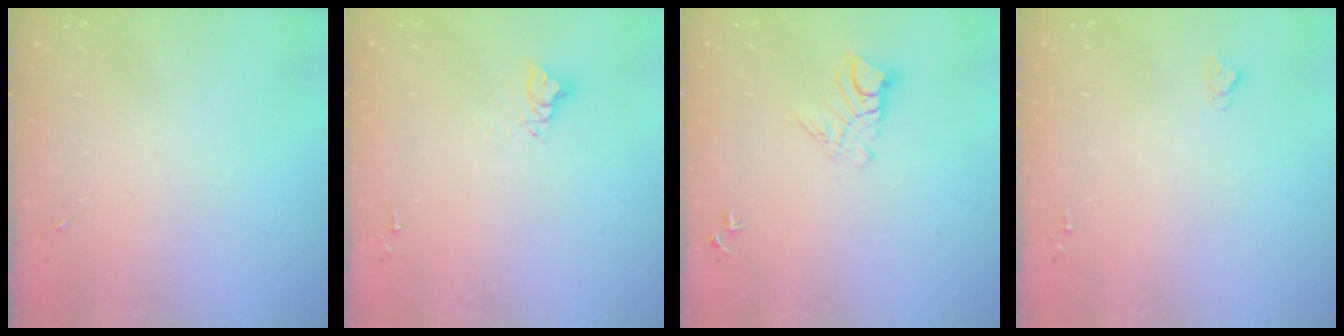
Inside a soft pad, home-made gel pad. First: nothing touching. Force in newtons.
{"total": 6.2, "press": 6.2, "slide": 0.3}
{"total": 7.6, "press": 7.5, "slide": 0.7}
{"total": 2.6, "press": 2.5, "slide": 0.3}